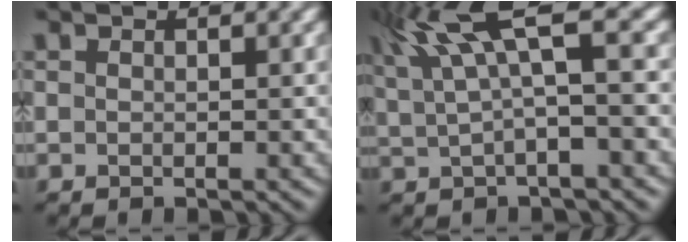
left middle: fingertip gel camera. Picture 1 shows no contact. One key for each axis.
{"total": 6.7, "fx": 3.4, "fy": 1.1, "fz": 5.7, "tx": -0.106, "ty": 0.019, "tz": 0.060}